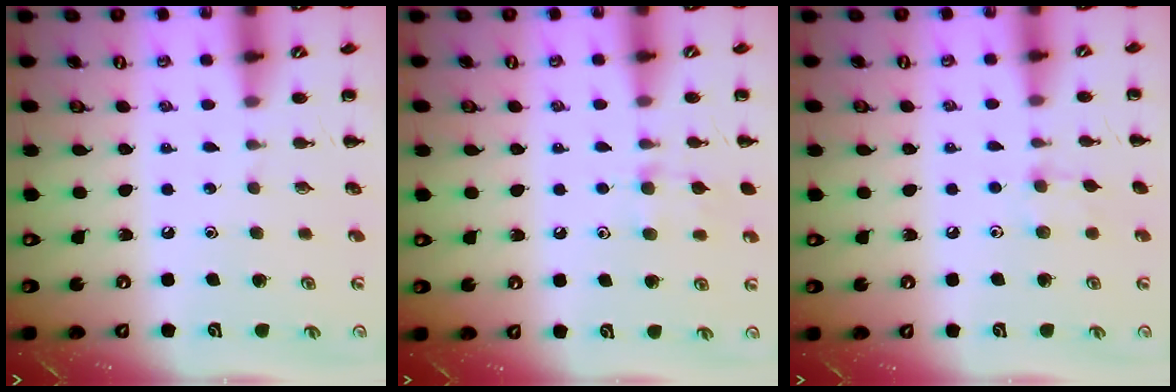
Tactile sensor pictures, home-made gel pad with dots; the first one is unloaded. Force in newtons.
{"total": 8.0, "press": 7.6, "slide": 2.7}
{"total": 5.5, "press": 5.3, "slide": 1.6}